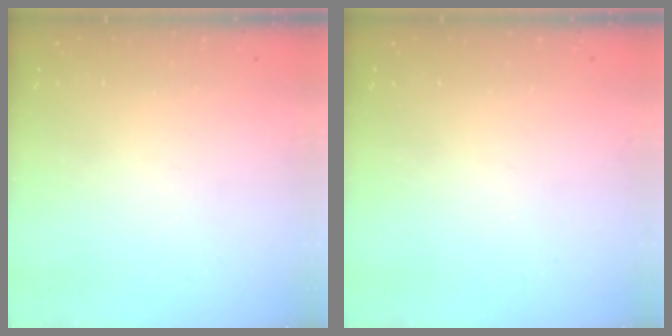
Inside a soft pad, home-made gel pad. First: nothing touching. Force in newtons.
{"total": 0.0}